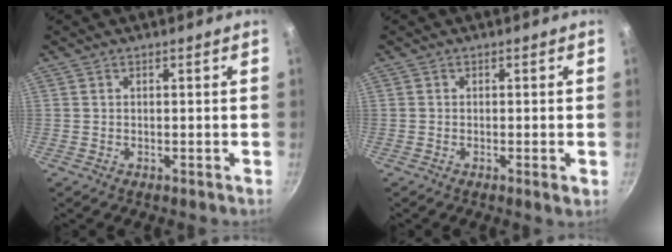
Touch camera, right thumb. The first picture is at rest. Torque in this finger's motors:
{"motor_torque": [-0.49, 0.25, -0.26, 0.04, 0.07]}